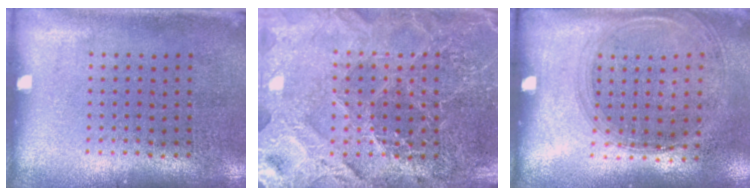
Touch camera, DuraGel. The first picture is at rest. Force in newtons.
{"total": 4.4, "press": 4.1, "slide": 1.7}
{"total": 1.3, "press": 1.2, "slide": 0.5}